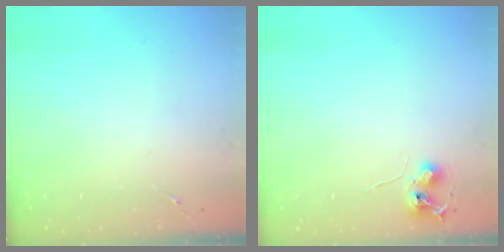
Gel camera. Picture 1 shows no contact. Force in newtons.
{"total": 6.4, "press": 6.3, "slide": 0.7}